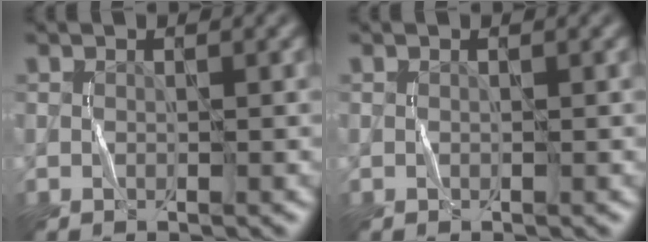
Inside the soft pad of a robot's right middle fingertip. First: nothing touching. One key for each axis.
{"total": 0.0}